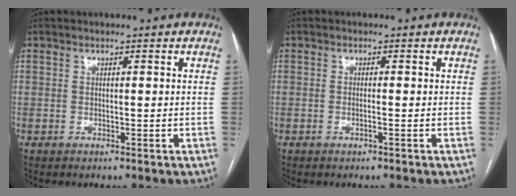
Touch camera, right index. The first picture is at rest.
{"total": 0.9, "force": [-0.3, -0.1, 0.9], "torque": [-0.017, 0.000, -0.005]}